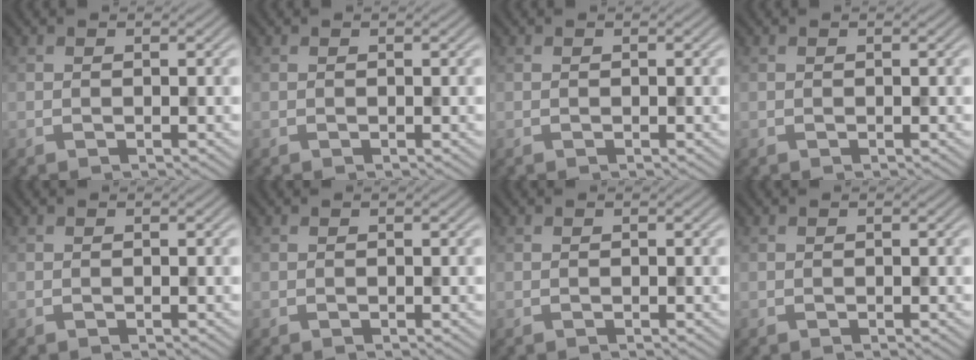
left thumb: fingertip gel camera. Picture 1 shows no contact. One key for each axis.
{"total": 0.0}
{"total": 0.0}
{"total": 0.0}
{"total": 0.0}
{"total": 0.0}
{"total": 0.0}
{"total": 0.0}